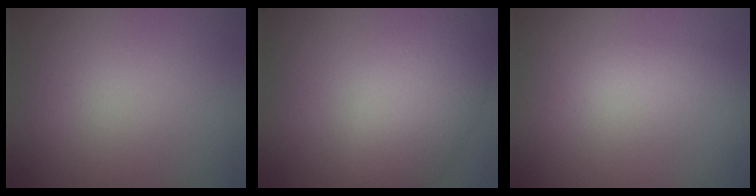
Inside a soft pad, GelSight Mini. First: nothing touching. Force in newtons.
{"total": 6.2, "press": 6.2, "slide": 0.1}
{"total": 1.7, "press": 1.7, "slide": 0.1}